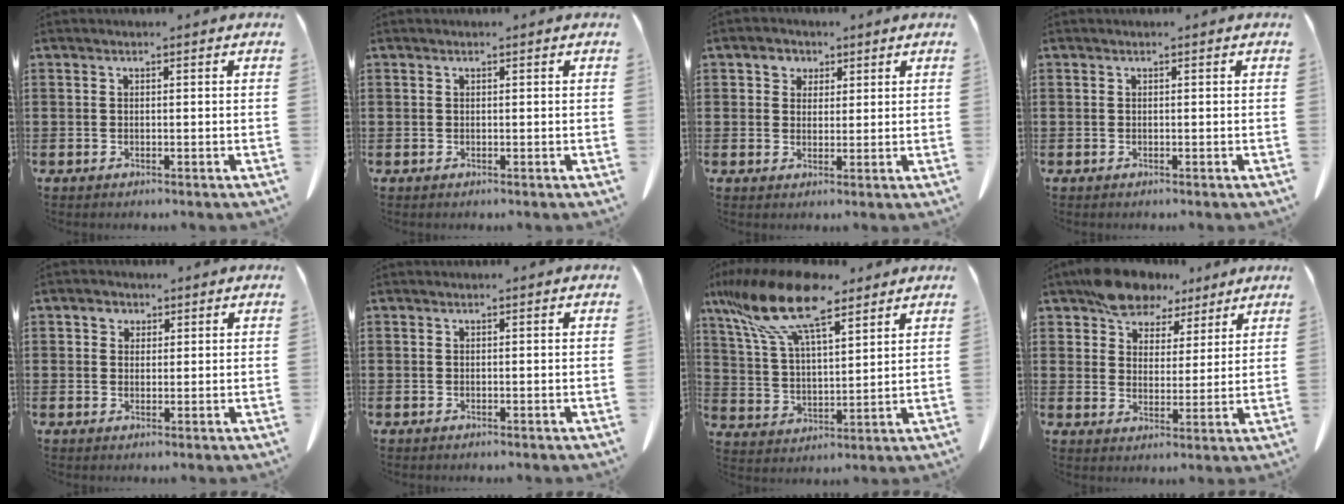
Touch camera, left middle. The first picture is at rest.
{"total": 0.0}
{"total": 2.6, "force": [1.4, 2.1, 0.7], "torque": [-0.025, 0.013, 0.023]}
{"total": 0.0}
{"total": 1.9, "force": [1.1, 1.5, 0.7], "torque": [-0.010, 0.005, 0.017]}
{"total": 0.0}
{"total": 14.5, "force": [10.6, 4.3, 9.0], "torque": [-0.218, -0.035, 0.184]}
{"total": 7.9, "force": [6.7, 3.8, 1.7], "torque": [-0.056, -0.012, 0.128]}